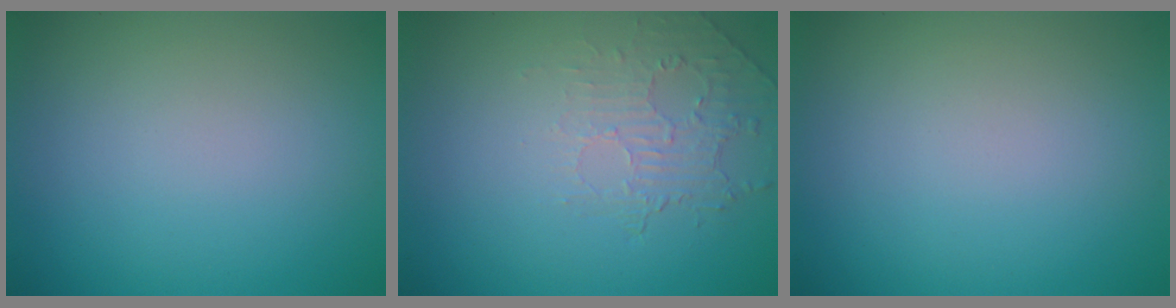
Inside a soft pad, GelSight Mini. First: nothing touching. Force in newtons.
{"total": 2.0, "press": 0.8, "slide": 1.8}
{"total": 0.0}